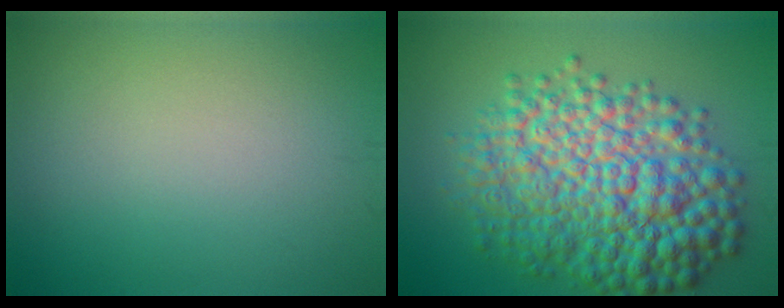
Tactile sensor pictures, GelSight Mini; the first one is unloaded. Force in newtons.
{"total": 11.5, "press": 11.5, "slide": 0.1}